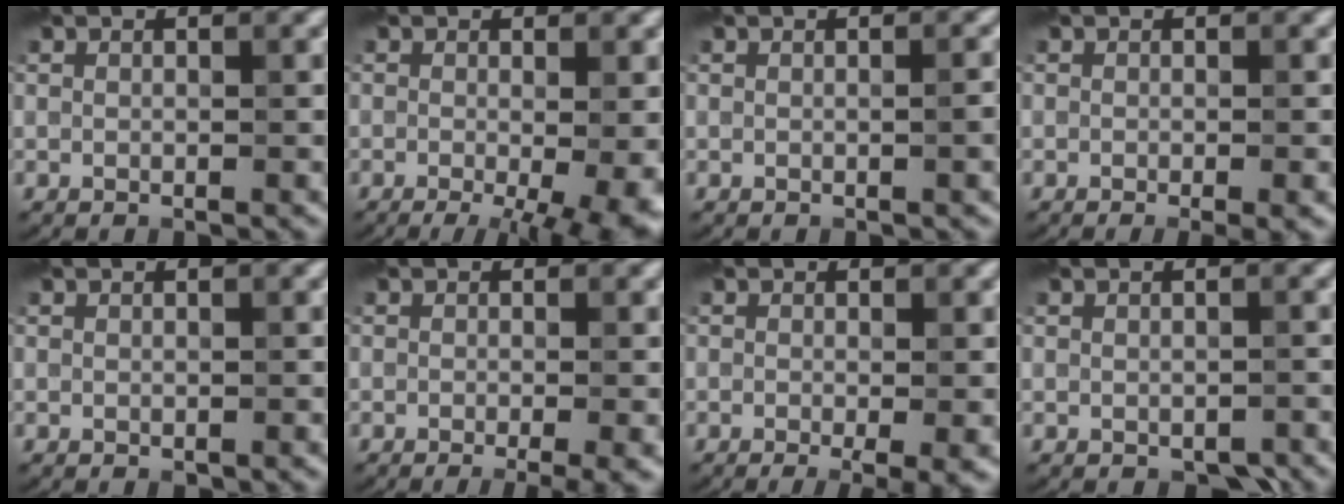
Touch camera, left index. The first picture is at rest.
{"total": 8.0, "force": [-2.2, 2.6, 7.2], "torque": [-0.066, -0.009, -0.025]}
{"total": 1.4, "force": [0.0, 0.4, 1.3], "torque": [-0.014, 0.001, -0.006]}
{"total": 1.9, "force": [-0.6, 0.5, 1.7], "torque": [-0.019, -0.008, -0.009]}
{"total": 0.0}
{"total": 2.9, "force": [-1.0, 0.8, 2.6], "torque": [-0.029, -0.009, -0.012]}
{"total": 3.1, "force": [-0.8, 0.9, 2.9], "torque": [-0.034, -0.011, -0.008]}
{"total": 1.1, "force": [-0.6, 0.7, 0.6], "torque": [-0.009, -0.003, -0.004]}